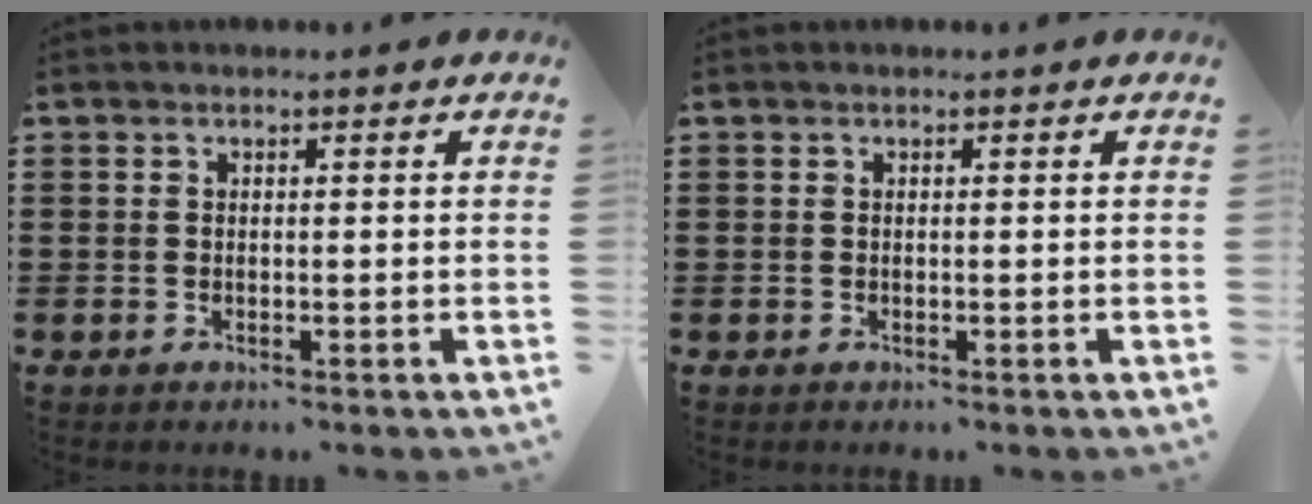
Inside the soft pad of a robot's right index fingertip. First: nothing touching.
{"total": 0.0}